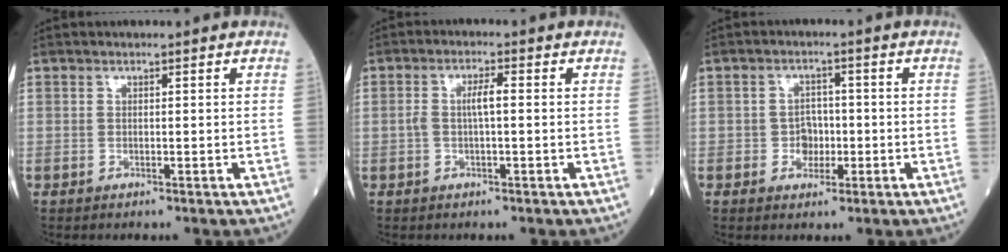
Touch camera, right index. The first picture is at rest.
{"total": 3.1, "force": [0.1, 0.6, 3.1], "torque": [-0.063, 0.010, 0.001]}
{"total": 3.4, "force": [-0.7, 2.7, 1.9], "torque": [-0.024, 0.007, -0.012]}